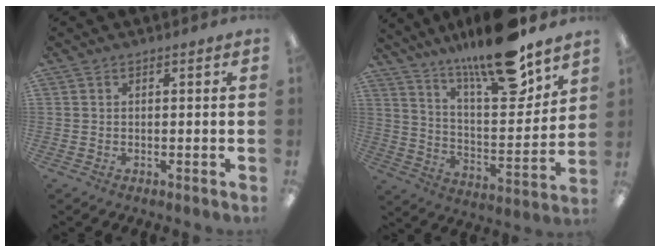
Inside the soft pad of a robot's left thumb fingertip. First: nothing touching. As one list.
[{"total": 19.1, "force": [15.7, 3.6, 10.2], "torque": [-0.168, -0.112, 0.260]}]